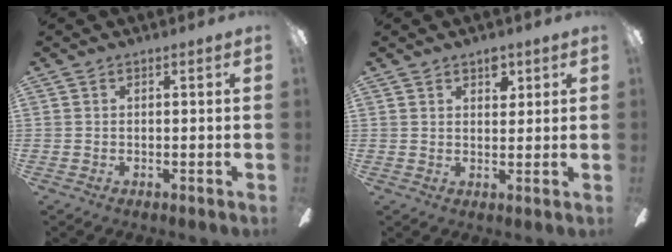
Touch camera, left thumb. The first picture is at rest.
{"total": 4.1, "force": [2.6, 2.3, 2.1], "torque": [-0.014, -0.010, 0.041]}